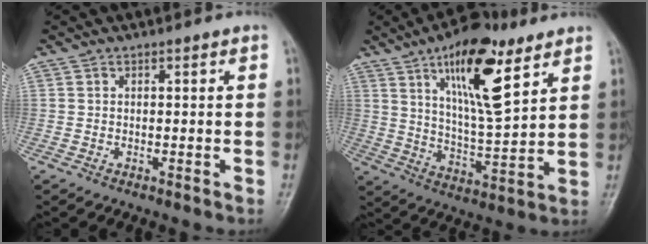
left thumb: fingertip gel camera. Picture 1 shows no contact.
{"total": 17.2, "force": [8.9, 5.7, 13.5], "torque": [-0.195, -0.045, 0.151]}